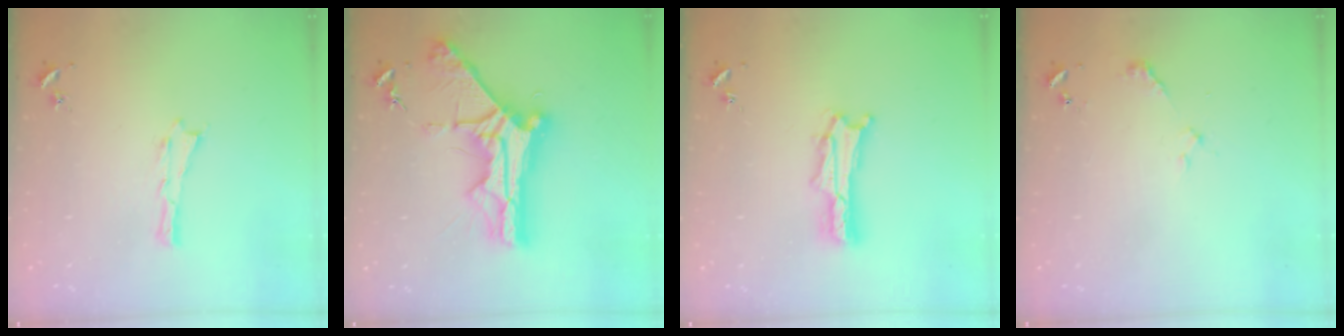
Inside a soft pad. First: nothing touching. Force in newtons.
{"total": 12.1, "press": 12.0, "slide": 1.1}
{"total": 2.0, "press": 2.0, "slide": 0.3}
{"total": 2.3, "press": 2.3, "slide": 0.1}